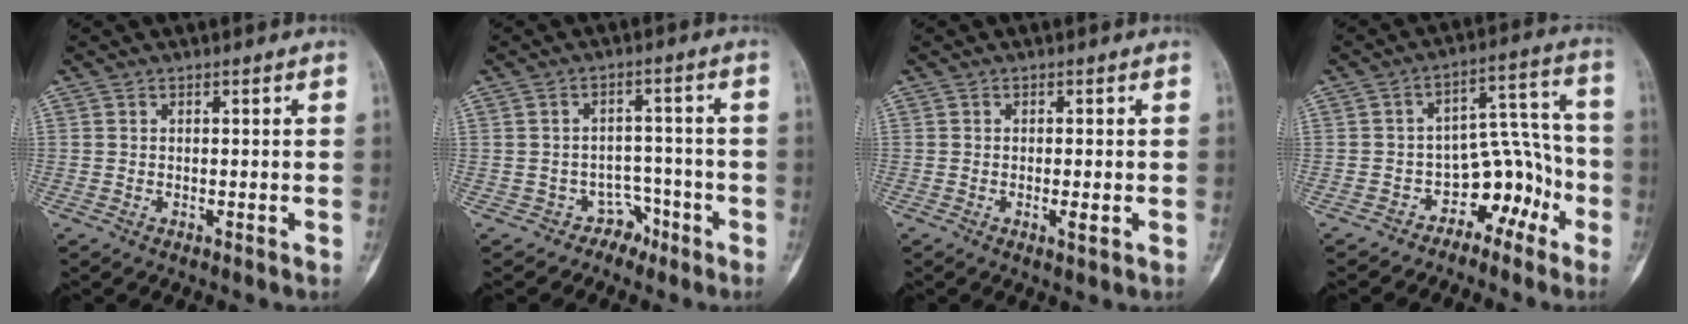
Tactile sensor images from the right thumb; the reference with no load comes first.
{"total": 4.4, "force": [-3.0, 3.2, -0.3], "torque": [0.034, 0.039, -0.046]}
{"total": 2.0, "force": [-0.5, 0.6, 1.9], "torque": [-0.035, -0.005, -0.008]}
{"total": 9.1, "force": [-5.1, 6.2, 4.4], "torque": [-0.003, 0.098, -0.083]}